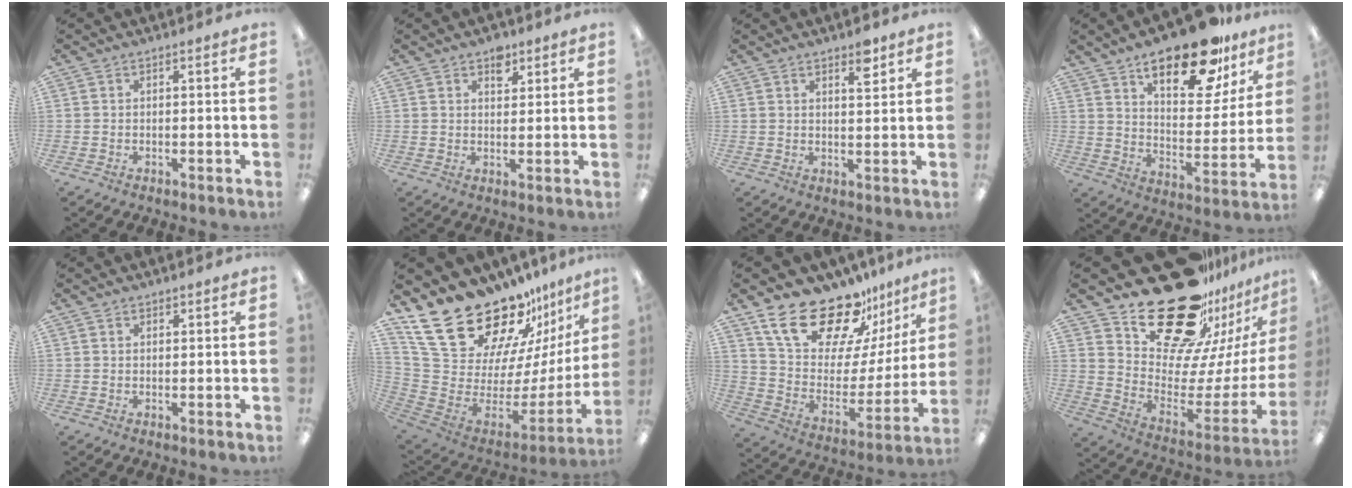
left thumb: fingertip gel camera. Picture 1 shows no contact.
{"total": 4.5, "force": [3.0, 2.7, 2.0], "torque": [-0.005, -0.015, 0.047]}
{"total": 4.6, "force": [3.4, 1.7, 2.6], "torque": [-0.019, -0.020, 0.051]}
{"total": 22.2, "force": [15.8, 8.7, 13.0], "torque": [-0.195, -0.090, 0.262]}
{"total": 1.1, "force": [1.0, 0.6, 0.0], "torque": [0.000, 0.001, 0.019]}
{"total": 26.5, "force": [20.6, 10.4, 12.9], "torque": [-0.207, -0.156, 0.390]}
{"total": 22.0, "force": [17.6, 9.2, 9.4], "torque": [-0.163, -0.130, 0.316]}
{"total": 28.0, "force": [20.8, 13.7, 12.9], "torque": [-0.176, -0.154, 0.386]}